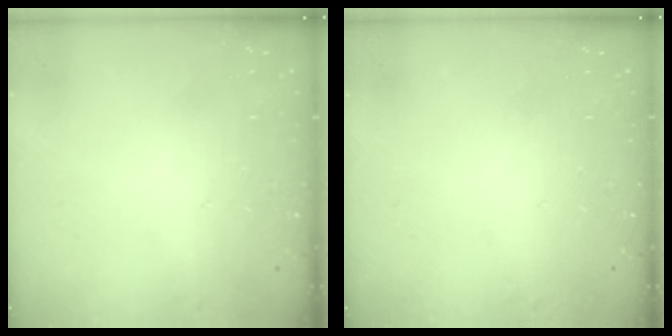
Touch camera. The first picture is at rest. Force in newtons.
{"total": 0.0}